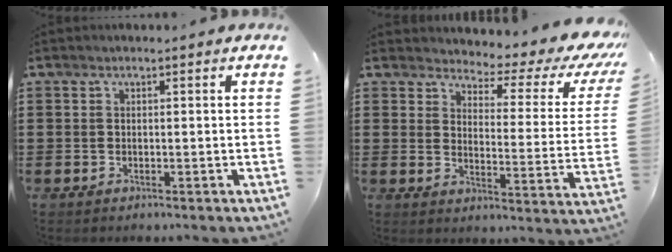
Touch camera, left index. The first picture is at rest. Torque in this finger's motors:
{"motor_torque": [-0.08, -0.02, 0.04, -0.02]}